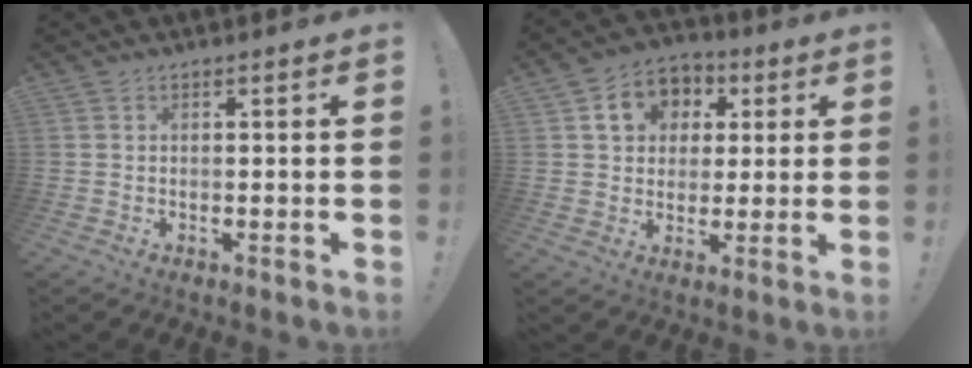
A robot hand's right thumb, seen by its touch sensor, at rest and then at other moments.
{"total": 11.0, "force": [3.6, 9.3, 4.7], "torque": [-0.072, -0.002, 0.074]}